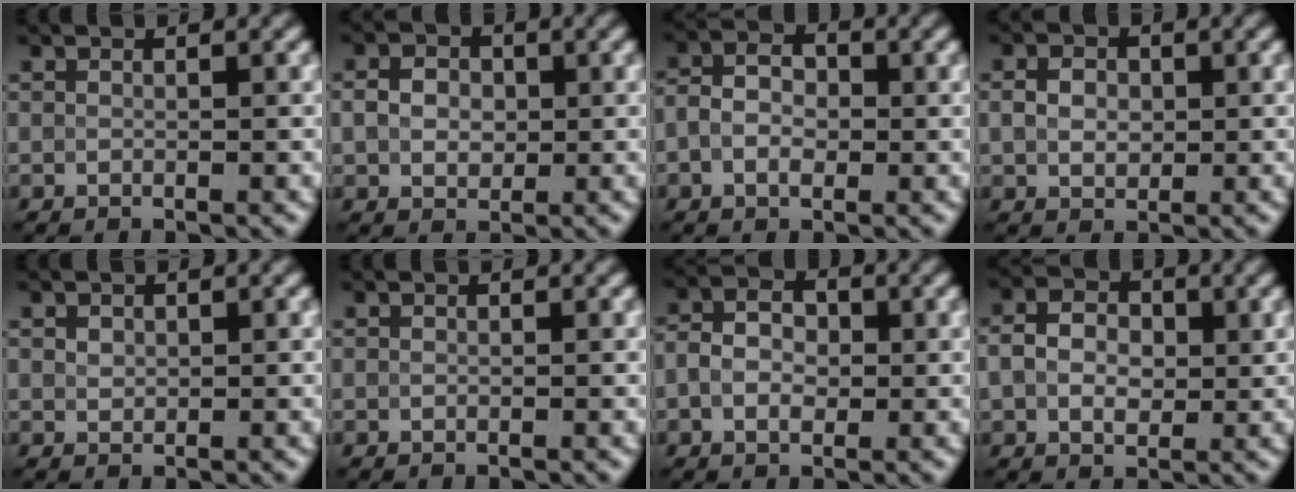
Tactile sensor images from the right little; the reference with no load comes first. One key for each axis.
{"total": 2.9, "fx": 0.4, "fy": 2.3, "fz": 1.7, "tx": -0.031, "ty": -0.001, "tz": 0.001}
{"total": 2.8, "fx": -0.5, "fy": 2.0, "fz": 1.9, "tx": -0.033, "ty": 0.005, "tz": -0.016}
{"total": 2.6, "fx": 0.5, "fy": 2.0, "fz": 1.6, "tx": -0.031, "ty": 0.000, "tz": 0.005}
{"total": 0.9, "fx": 0.5, "fy": 0.7, "fz": 0.4, "tx": -0.003, "ty": -0.002, "tz": 0.008}
{"total": 0.0}
{"total": 2.9, "fx": -0.3, "fy": 2.2, "fz": 1.9, "tx": -0.031, "ty": 0.004, "tz": -0.011}
{"total": 3.9, "fx": 0.5, "fy": 2.9, "fz": 2.5, "tx": -0.045, "ty": 0.001, "tz": 0.002}